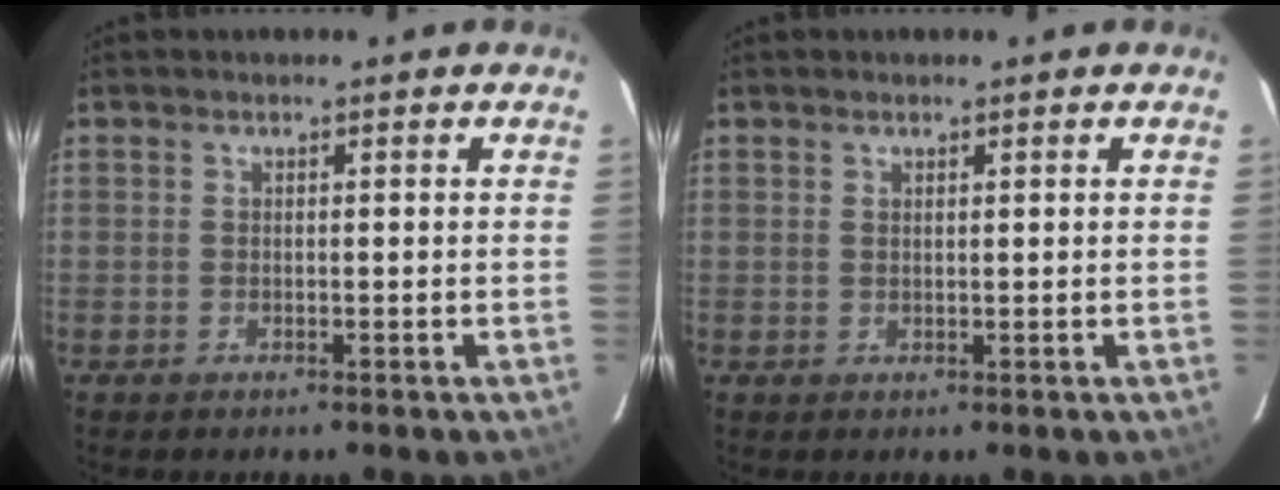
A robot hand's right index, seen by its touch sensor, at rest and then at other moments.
{"total": 0.6, "force": [0.5, 0.1, 0.3], "torque": [-0.005, 0.001, 0.009]}